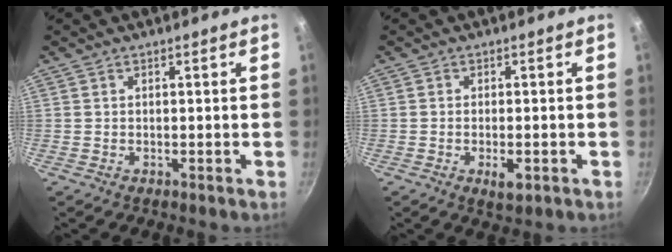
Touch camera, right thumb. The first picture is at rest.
{"total": 3.3, "force": [-1.2, 1.2, 2.8], "torque": [-0.046, 0.002, -0.018]}